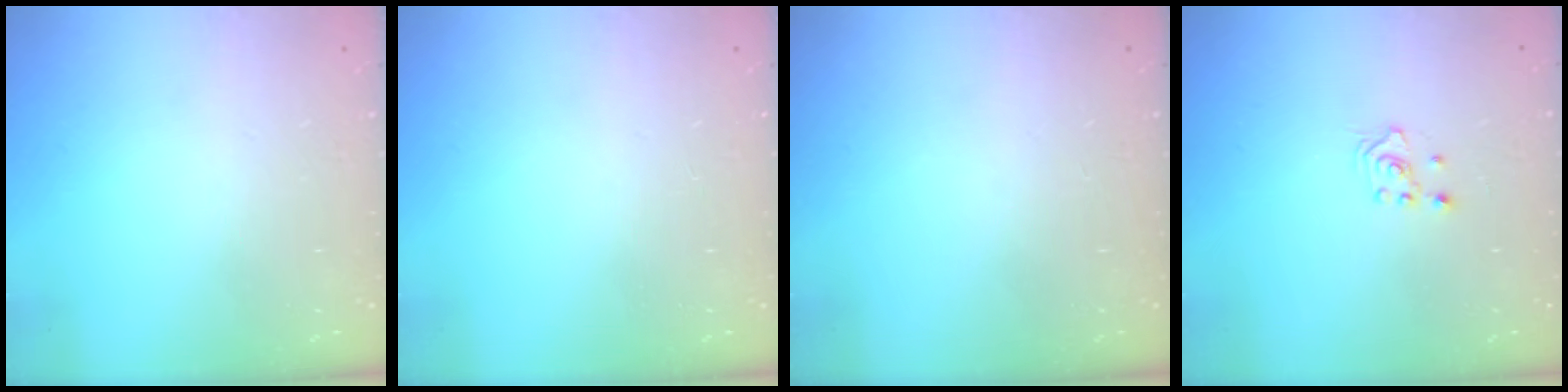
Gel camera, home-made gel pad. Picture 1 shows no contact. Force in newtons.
{"total": 0.0}
{"total": 0.0}
{"total": 2.0, "press": 2.0, "slide": 0.2}